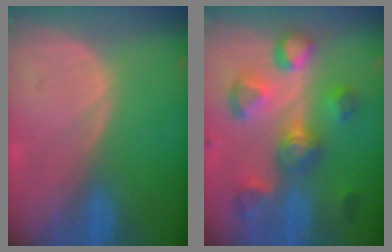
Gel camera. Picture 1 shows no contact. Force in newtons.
{"total": 9.0, "press": 9.0, "slide": 0.6}